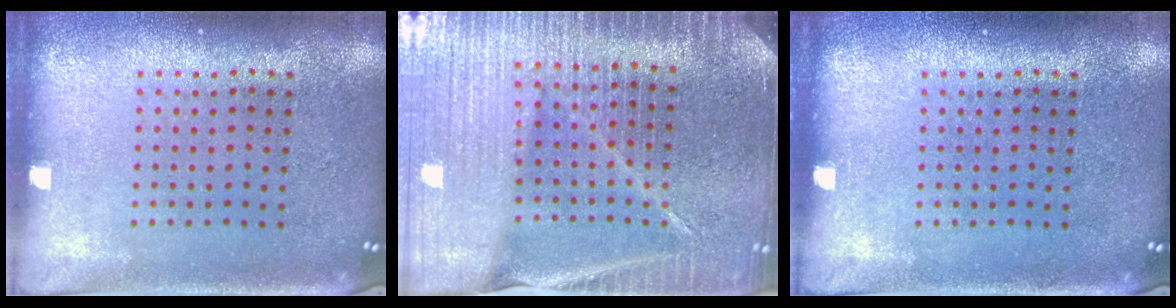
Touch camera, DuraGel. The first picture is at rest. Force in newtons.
{"total": 4.9, "press": 4.5, "slide": 2.1}
{"total": 0.0}